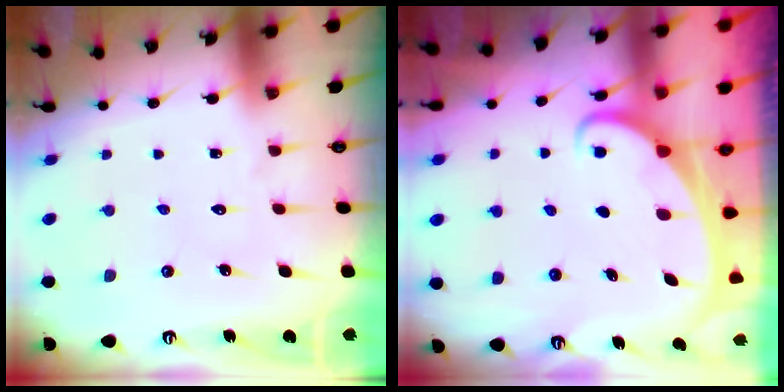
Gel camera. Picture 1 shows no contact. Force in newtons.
{"total": 2.3, "press": 2.3, "slide": 0.3}